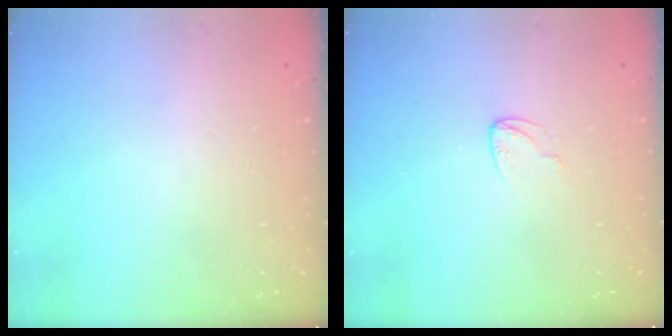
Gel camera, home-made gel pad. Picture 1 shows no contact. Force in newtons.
{"total": 3.6, "press": 3.6, "slide": 0.3}